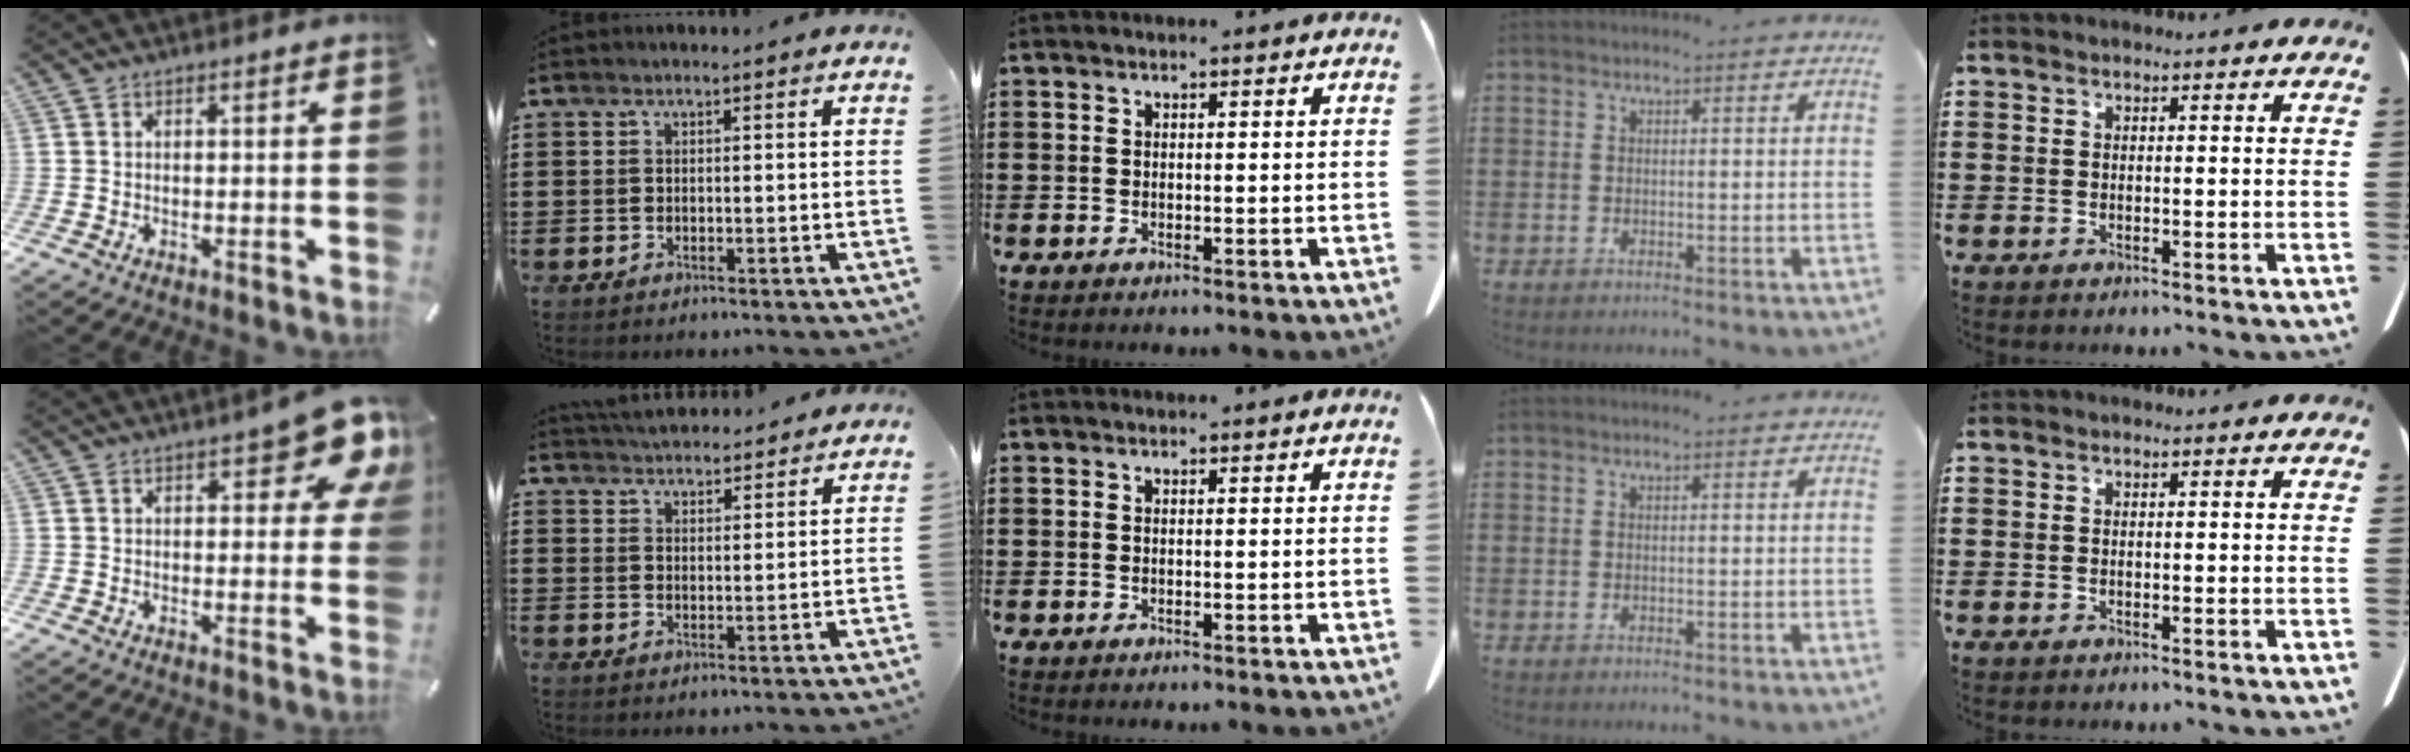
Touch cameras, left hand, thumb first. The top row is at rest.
{"thumb": {"total": 11.8, "force": [6.5, 4.6, 8.7], "torque": [-0.104, -0.039, 0.106]}, "index": {"total": 4.0, "force": [4.0, 0.2, 0.1], "torque": [-0.015, -0.018, 0.073]}}